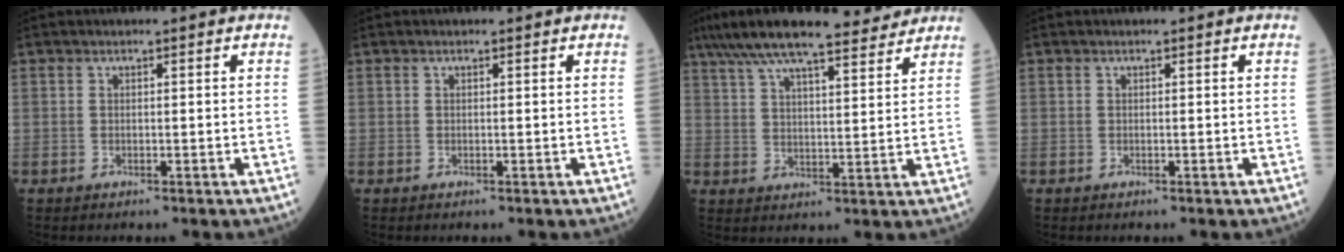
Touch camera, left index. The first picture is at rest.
{"total": 0.0}
{"total": 17.2, "force": [14.5, 2.9, 8.9], "torque": [-0.165, 0.035, 0.223]}
{"total": 0.0}